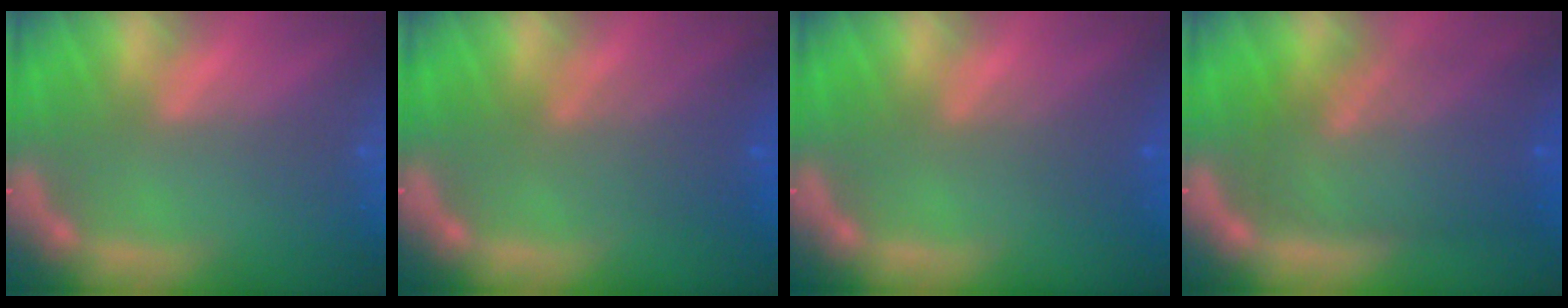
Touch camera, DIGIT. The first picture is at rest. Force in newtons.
{"total": 4.1}
{"total": 2.4}
{"total": 10.1}